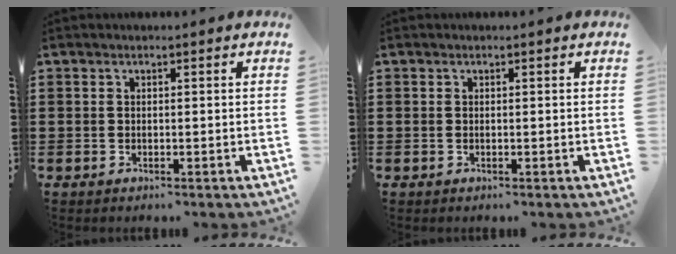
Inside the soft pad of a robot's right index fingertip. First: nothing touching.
{"total": 0.0}